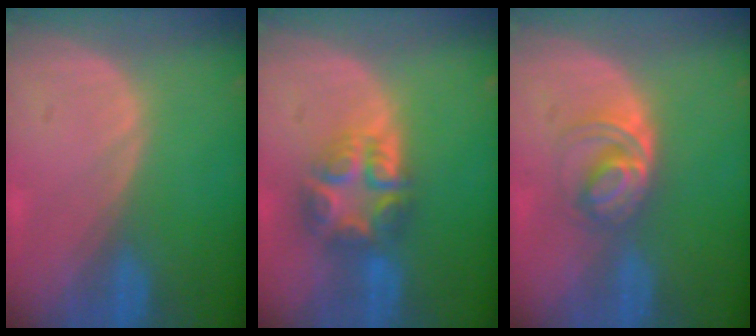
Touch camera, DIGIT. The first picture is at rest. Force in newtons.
{"total": 7.7, "press": 6.7, "slide": 3.7}
{"total": 5.1, "press": 5.0, "slide": 1.3}